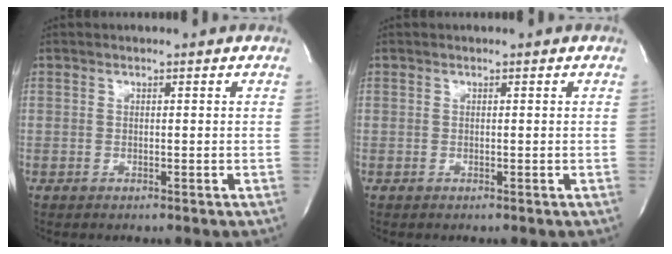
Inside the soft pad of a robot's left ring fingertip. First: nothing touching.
{"total": 0.0}